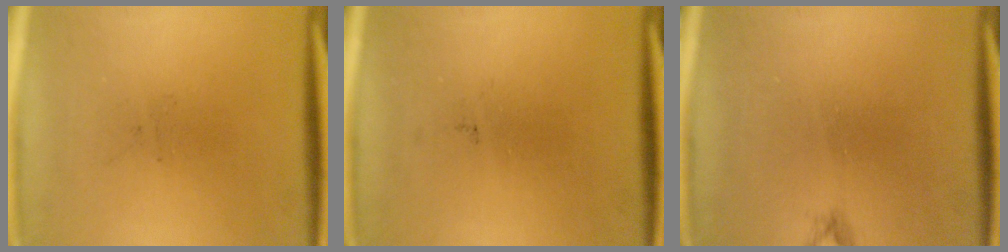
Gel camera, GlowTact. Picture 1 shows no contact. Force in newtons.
{"total": 0.0}
{"total": 0.6}